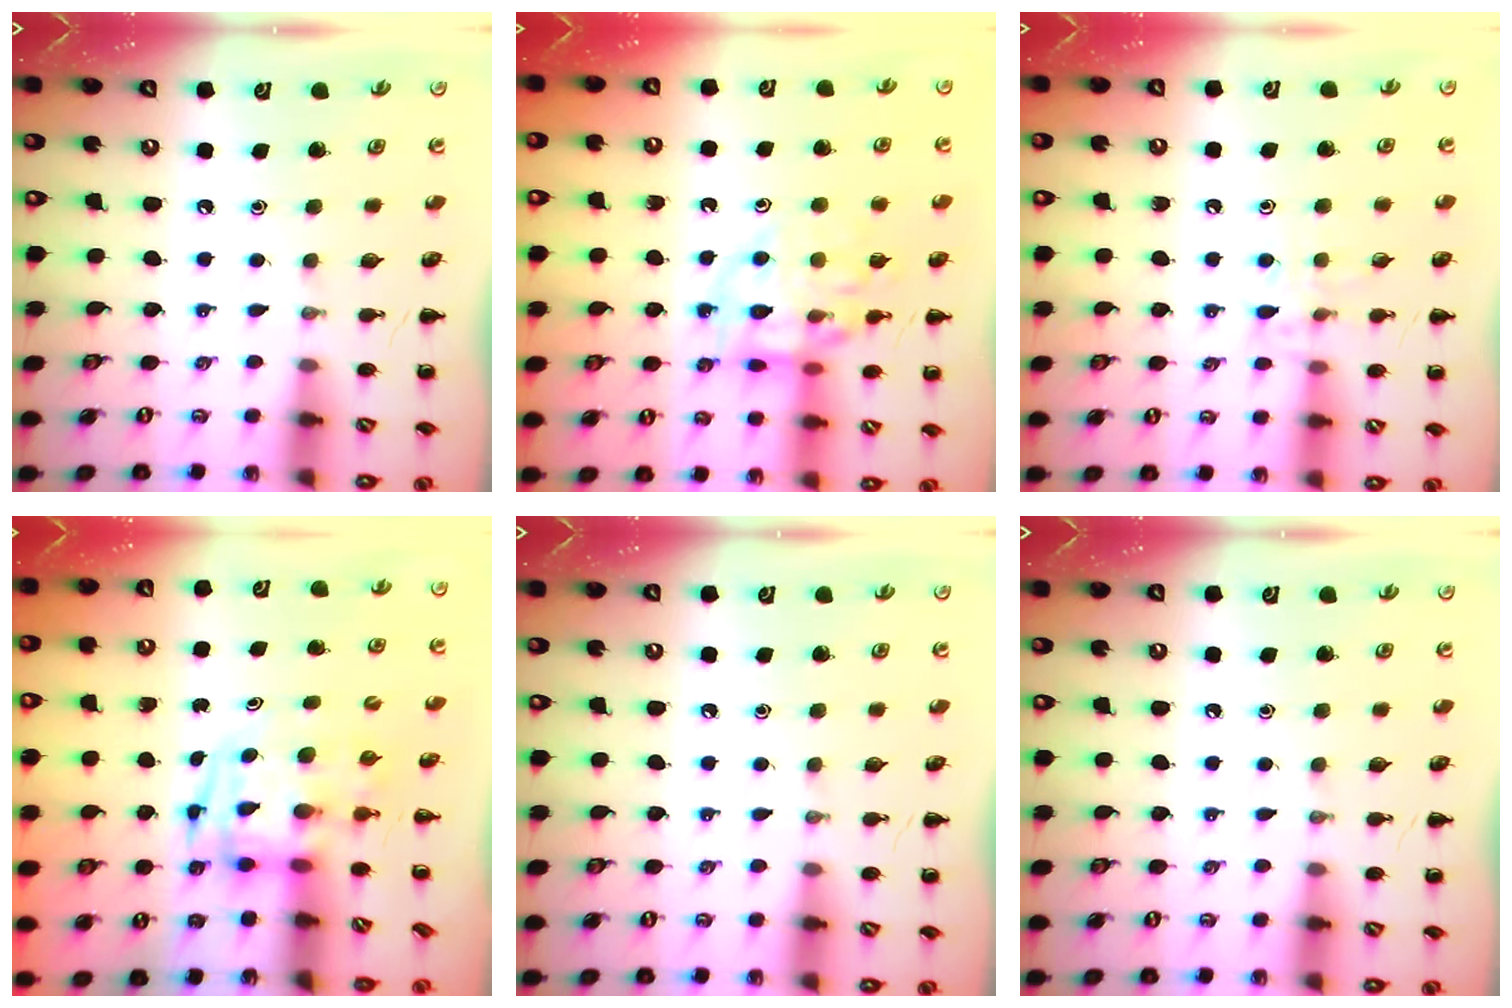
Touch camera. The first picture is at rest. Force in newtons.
{"total": 12.9, "press": 12.8, "slide": 1.6}
{"total": 7.9, "press": 7.7, "slide": 1.7}
{"total": 3.3, "press": 3.2, "slide": 0.6}
{"total": 0.0}
{"total": 0.0}